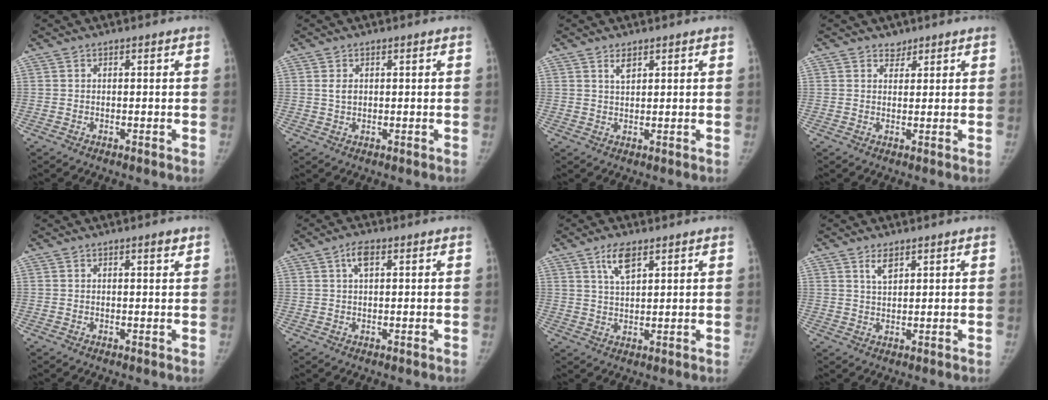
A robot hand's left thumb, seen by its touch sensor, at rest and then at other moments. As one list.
[{"total": 1.7, "force": [0.4, 1.2, 1.2], "torque": [-0.019, -0.001, 0.010]}, {"total": 2.1, "force": [1.4, 0.9, 1.3], "torque": [-0.018, -0.009, 0.028]}, {"total": 1.9, "force": [1.5, 1.2, 0.1], "torque": [0.017, -0.009, 0.017]}, {"total": 1.4, "force": [1.0, 0.2, 1.1], "torque": [-0.014, -0.005, 0.015]}, {"total": 3.0, "force": [1.2, 1.4, 2.4], "torque": [-0.043, 0.006, 0.021]}, {"total": 5.1, "force": [3.0, 2.0, 3.7], "torque": [-0.064, -0.013, 0.060]}, {"total": 2.8, "force": [1.8, 1.1, 1.8], "torque": [-0.030, -0.010, 0.038]}]